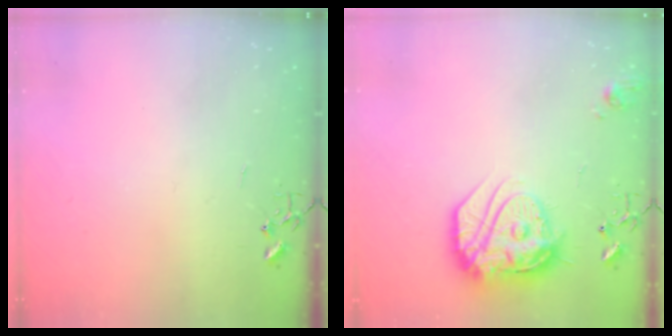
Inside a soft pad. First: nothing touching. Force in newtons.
{"total": 19.3, "press": 19.2, "slide": 1.7}